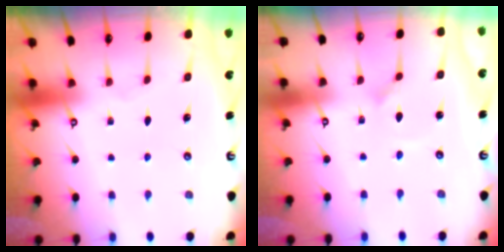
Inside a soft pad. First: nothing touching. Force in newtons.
{"total": 1.7, "press": 1.7, "slide": 0.0}